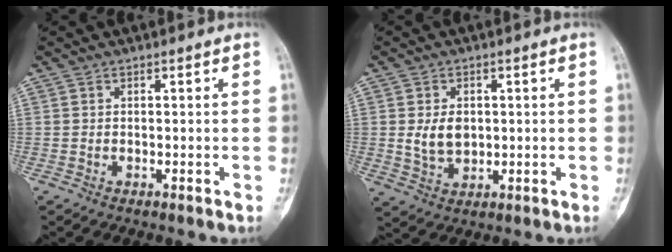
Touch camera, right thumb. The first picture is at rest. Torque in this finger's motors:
{"motor_torque": [0.35, 0.32, 0.23, -0.20, 0.01]}